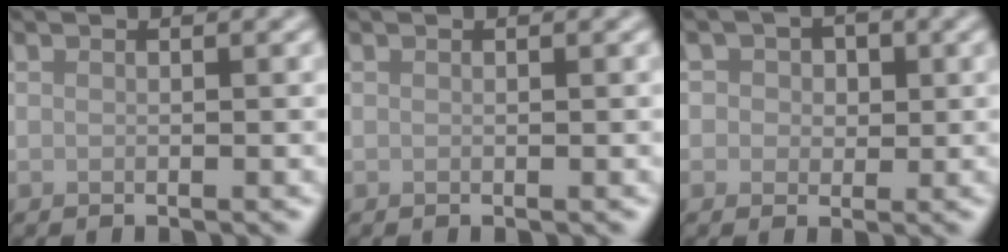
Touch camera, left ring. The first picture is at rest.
{"total": 0.0}
{"total": 3.4, "force": [1.0, 2.8, 1.6], "torque": [-0.014, 0.008, -0.007]}